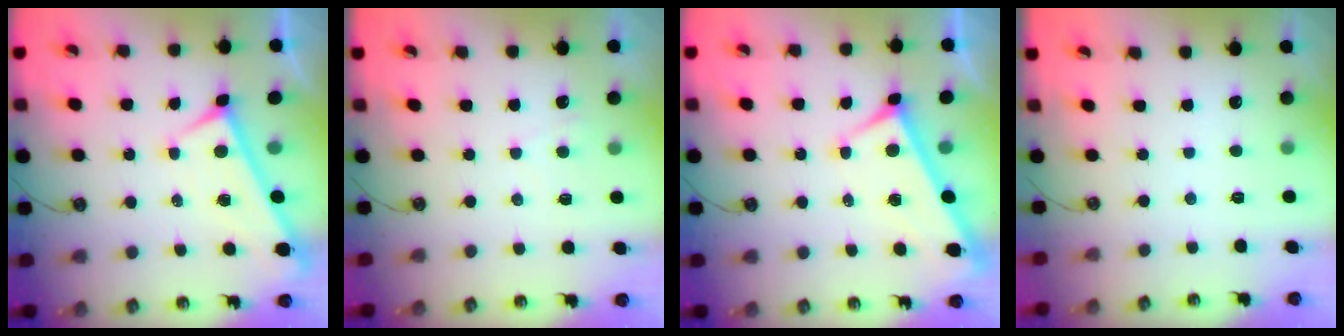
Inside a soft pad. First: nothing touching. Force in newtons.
{"total": 2.0, "press": 2.0, "slide": 0.4}
{"total": 2.4, "press": 2.3, "slide": 0.6}
{"total": 0.0}